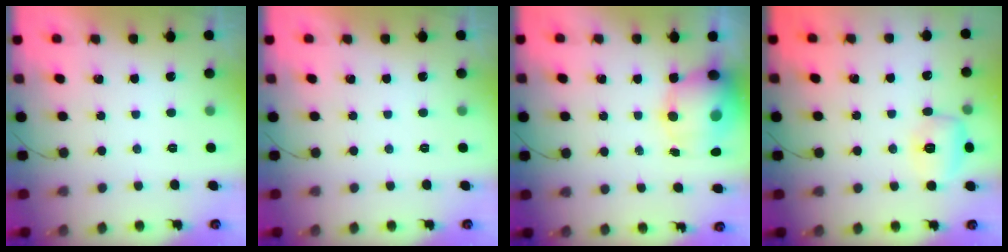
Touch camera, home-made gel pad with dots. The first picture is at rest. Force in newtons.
{"total": 0.0}
{"total": 13.1, "press": 12.7, "slide": 3.4}
{"total": 7.5, "press": 7.4, "slide": 1.6}